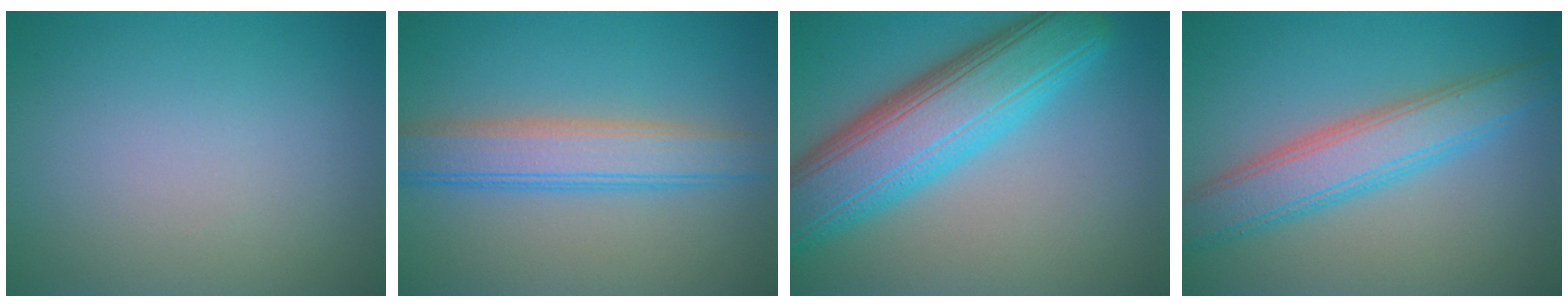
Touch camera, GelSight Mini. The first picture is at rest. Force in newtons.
{"total": 4.9, "press": 4.9, "slide": 0.3}
{"total": 9.9, "press": 9.9, "slide": 0.2}
{"total": 5.6, "press": 5.6, "slide": 0.3}